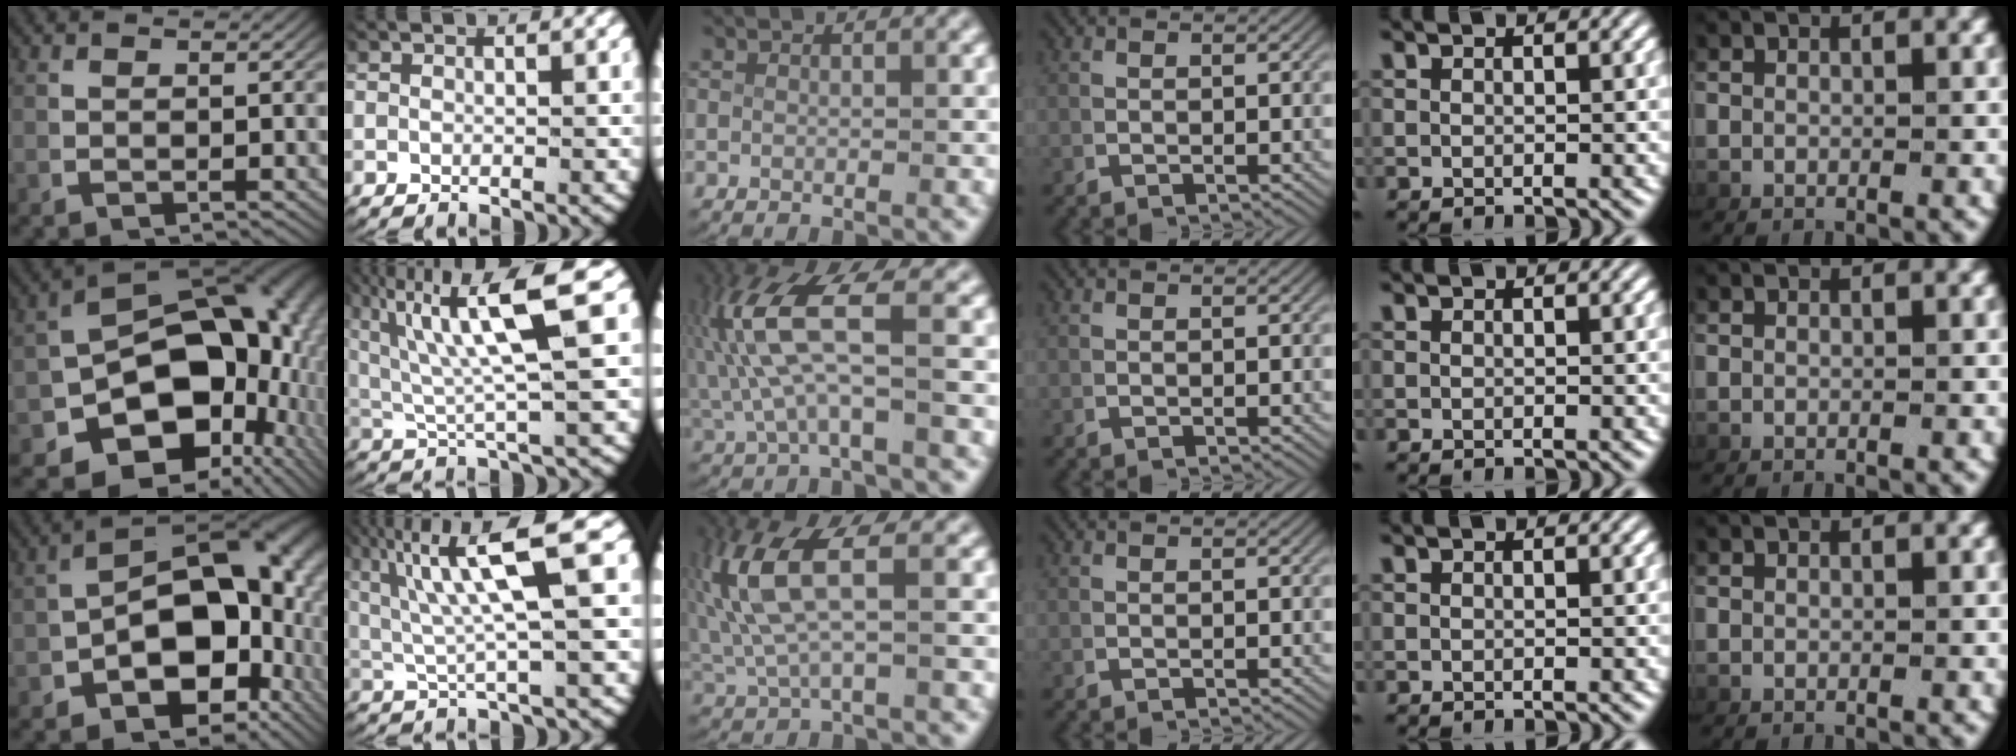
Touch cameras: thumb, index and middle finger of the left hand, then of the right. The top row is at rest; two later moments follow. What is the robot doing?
{"motion": "lift_and_place", "object": "ribbon"}